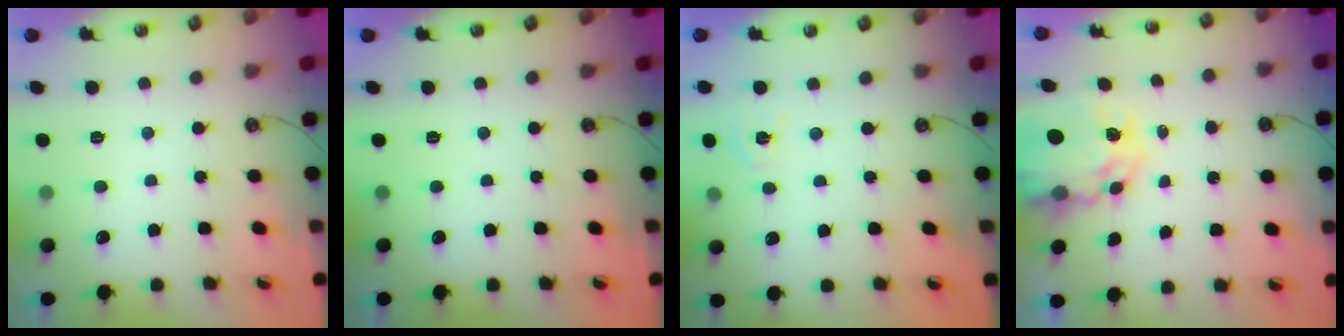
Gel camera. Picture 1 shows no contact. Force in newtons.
{"total": 0.0}
{"total": 5.0, "press": 4.9, "slide": 0.5}
{"total": 8.4, "press": 8.4, "slide": 0.6}